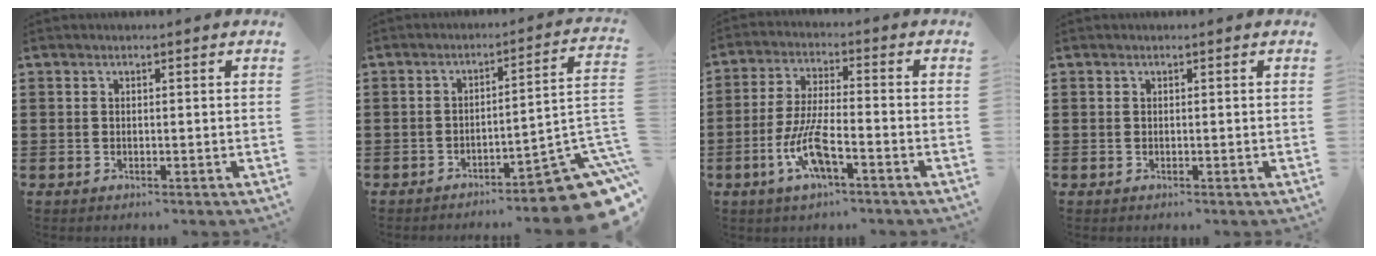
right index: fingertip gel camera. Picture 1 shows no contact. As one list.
[{"total": 8.8, "force": [-6.0, 1.2, 6.3], "torque": [-0.075, -0.003, -0.114]}, {"total": 8.5, "force": [-3.8, 1.9, 7.3], "torque": [-0.165, -0.015, -0.074]}, {"total": 0.0}]